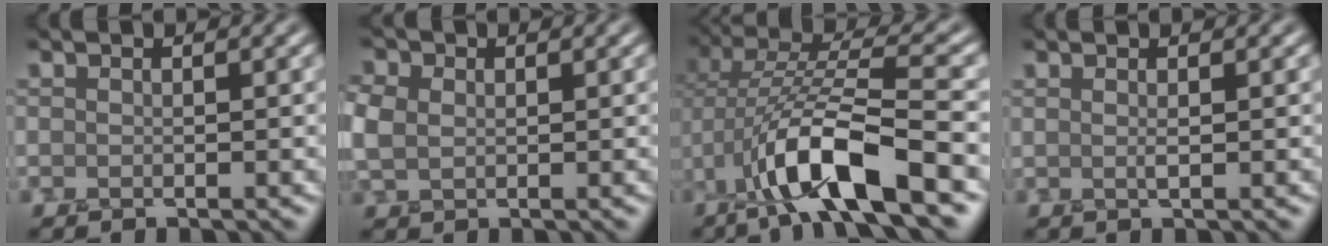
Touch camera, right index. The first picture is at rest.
{"total": 3.0, "force": [0.6, 2.4, 1.7], "torque": [-0.051, 0.007, 0.008]}
{"total": 9.6, "force": [-4.0, 2.6, 8.3], "torque": [-0.160, 0.009, -0.076]}
{"total": 0.8, "force": [0.2, 0.2, 0.7], "torque": [-0.011, 0.000, 0.001]}